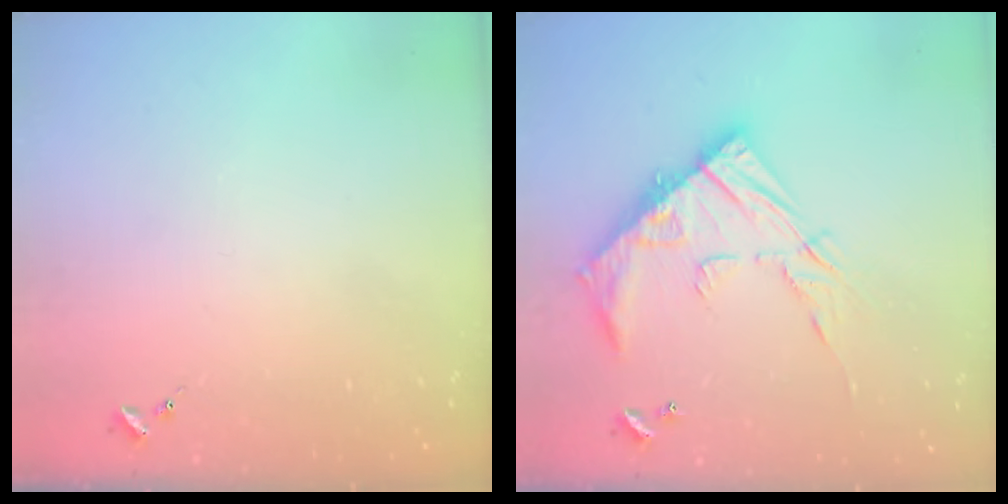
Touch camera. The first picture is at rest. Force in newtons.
{"total": 17.3, "press": 17.3, "slide": 1.4}